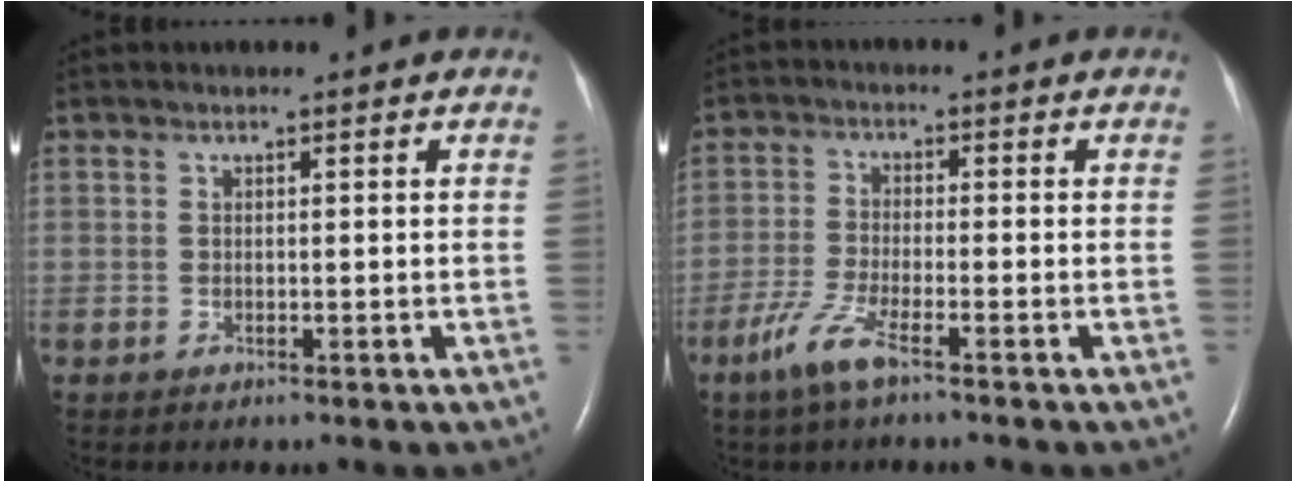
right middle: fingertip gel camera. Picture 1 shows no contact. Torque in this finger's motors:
{"motor_torque": [0.47, -0.45, 0.16, 0.09]}